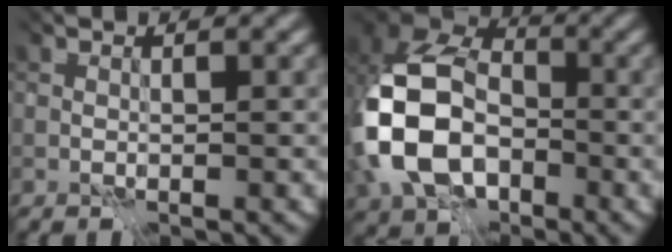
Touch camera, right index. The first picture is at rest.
{"total": 11.3, "force": [-4.9, 7.4, 7.1], "torque": [-0.178, -0.030, -0.071]}